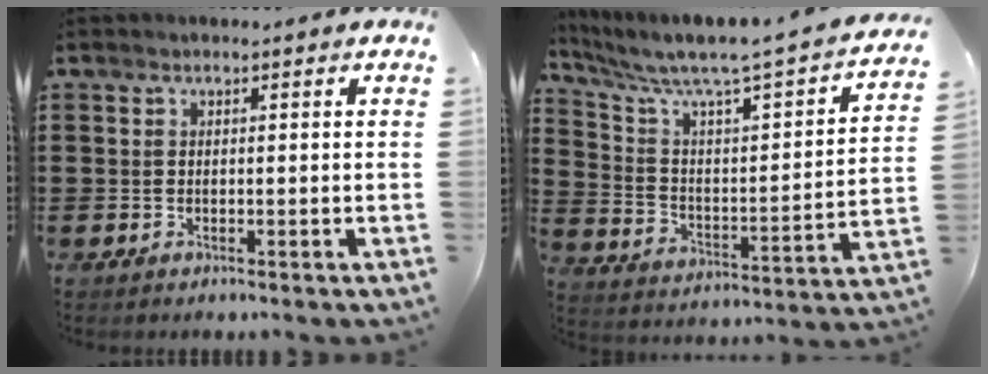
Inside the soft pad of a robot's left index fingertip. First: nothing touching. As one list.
[{"total": 4.3, "force": [3.3, 0.6, 2.6], "torque": [-0.071, -0.040, 0.046]}]